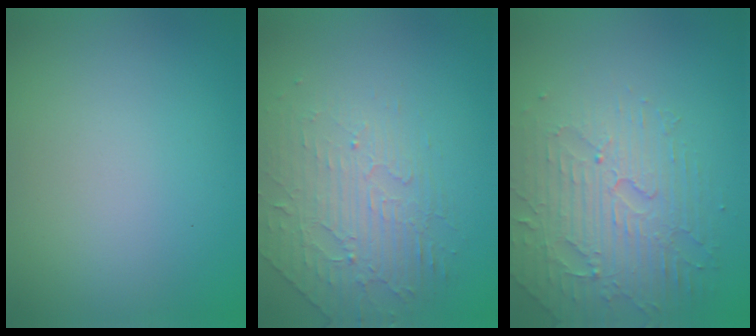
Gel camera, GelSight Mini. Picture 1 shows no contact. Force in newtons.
{"total": 2.5, "press": 1.8, "slide": 1.6}
{"total": 4.4, "press": 3.9, "slide": 2.1}